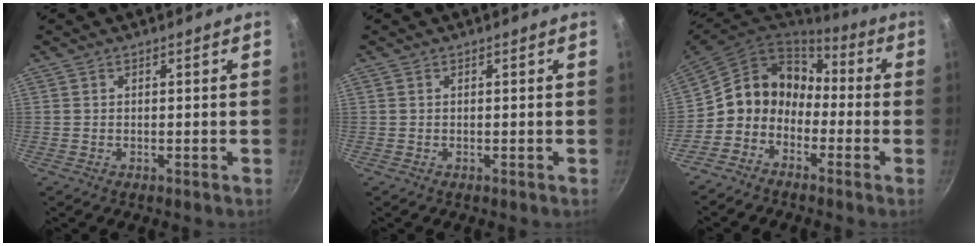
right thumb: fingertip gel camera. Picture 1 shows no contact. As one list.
[{"total": 0.0}, {"total": 12.2, "force": [-2.9, 10.5, 5.6], "torque": [-0.078, 0.065, -0.082]}]